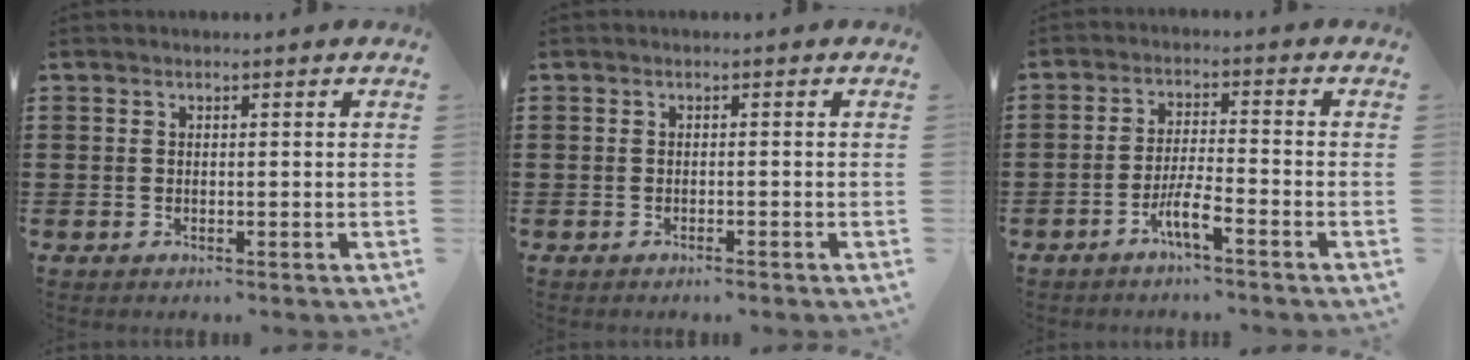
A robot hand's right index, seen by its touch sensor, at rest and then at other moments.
{"total": 0.5, "force": [-0.5, 0.0, 0.3], "torque": [-0.007, -0.003, -0.008]}
{"total": 4.5, "force": [-3.0, 0.3, 3.4], "torque": [-0.079, -0.007, -0.061]}